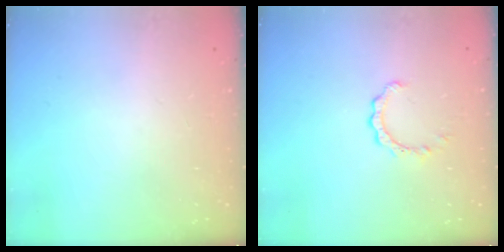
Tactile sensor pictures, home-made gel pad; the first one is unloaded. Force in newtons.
{"total": 2.7, "press": 2.7, "slide": 0.0}